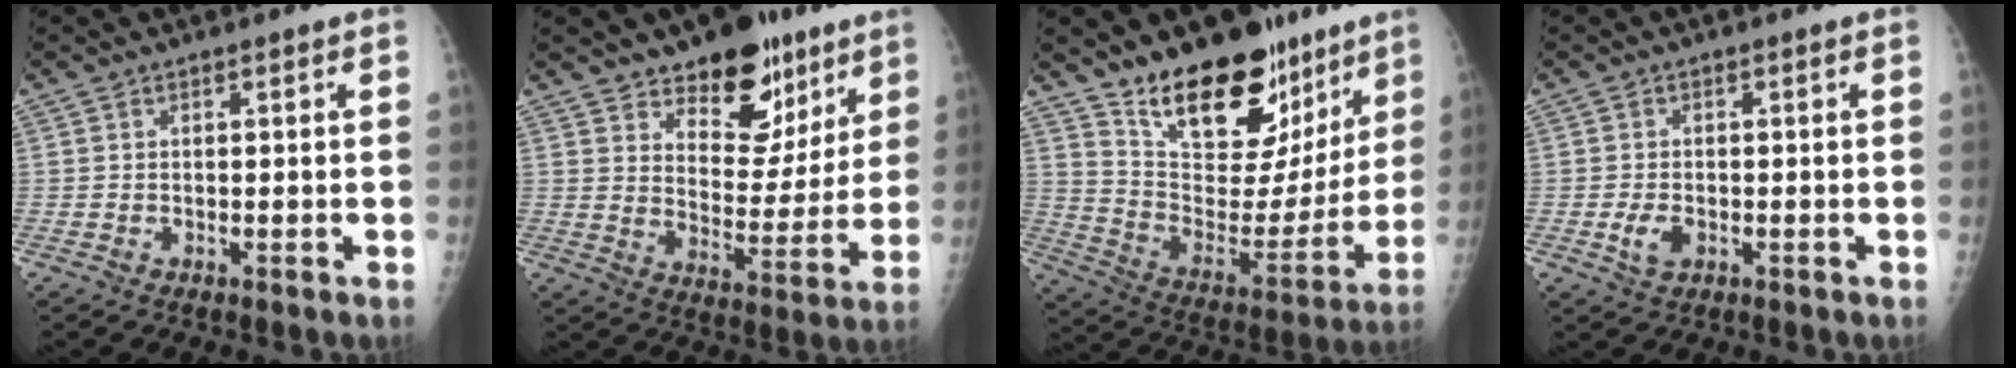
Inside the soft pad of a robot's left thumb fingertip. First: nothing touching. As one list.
[{"total": 15.6, "force": [10.3, 8.3, 8.2], "torque": [-0.056, -0.063, 0.161]}, {"total": 25.1, "force": [17.0, 12.1, 13.9], "torque": [-0.161, -0.093, 0.277]}, {"total": 3.2, "force": [-0.9, 2.1, 2.2], "torque": [-0.040, 0.000, -0.014]}]